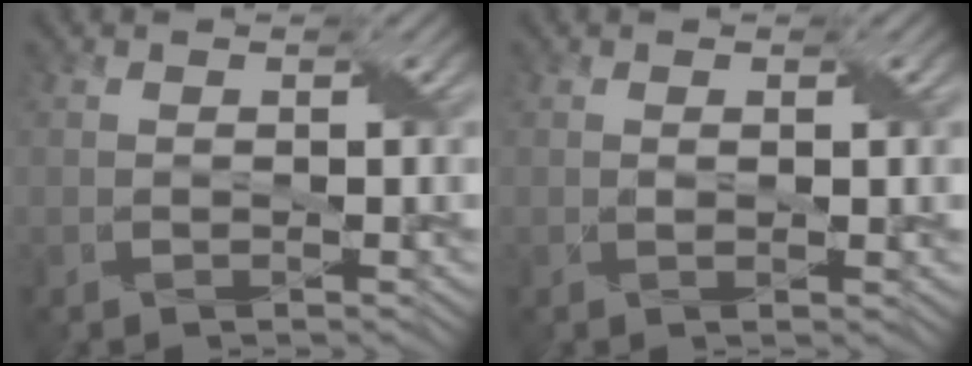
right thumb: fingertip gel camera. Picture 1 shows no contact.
{"total": 1.1, "force": [0.3, 0.2, 1.1], "torque": [-0.019, 0.001, 0.005]}